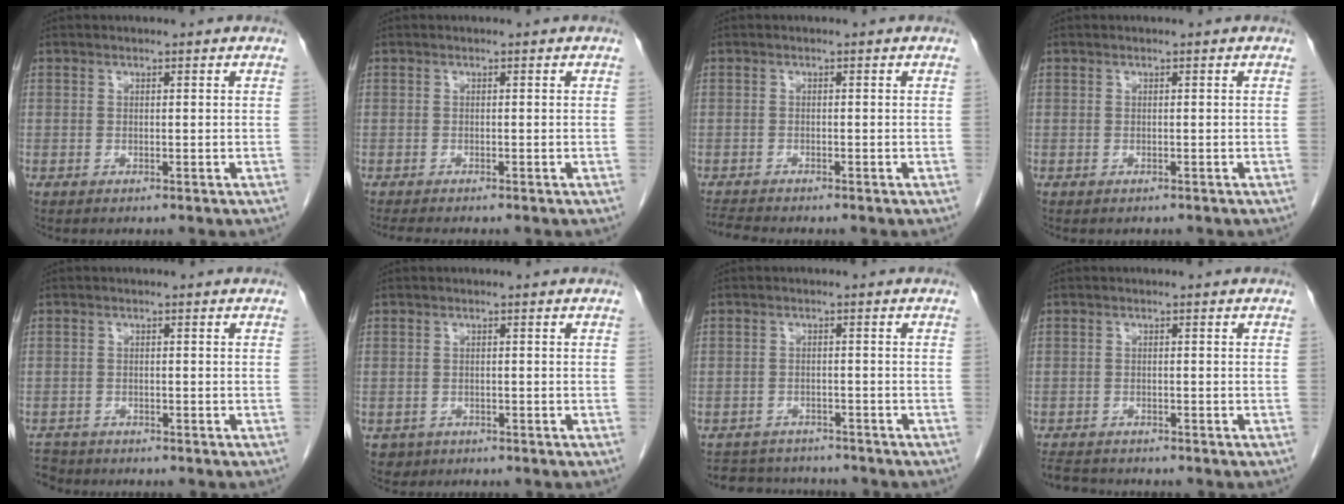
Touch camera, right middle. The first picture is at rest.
{"total": 2.6, "force": [-2.3, 0.2, 1.2], "torque": [-0.021, -0.007, -0.034]}
{"total": 2.3, "force": [-2.2, -0.4, 0.2], "torque": [-0.014, -0.015, -0.041]}
{"total": 0.5, "force": [-0.4, 0.3, 0.0], "torque": [-0.007, 0.001, -0.008]}
{"total": 3.0, "force": [-2.8, 1.0, -0.4], "torque": [0.001, -0.007, -0.051]}
{"total": 1.9, "force": [-1.0, 1.6, 0.0], "torque": [-0.005, 0.005, -0.013]}
{"total": 7.4, "force": [-6.9, 2.4, 0.9], "torque": [-0.014, 0.005, -0.095]}
{"total": 4.7, "force": [-4.4, 1.1, 1.1], "torque": [-0.022, -0.012, -0.072]}